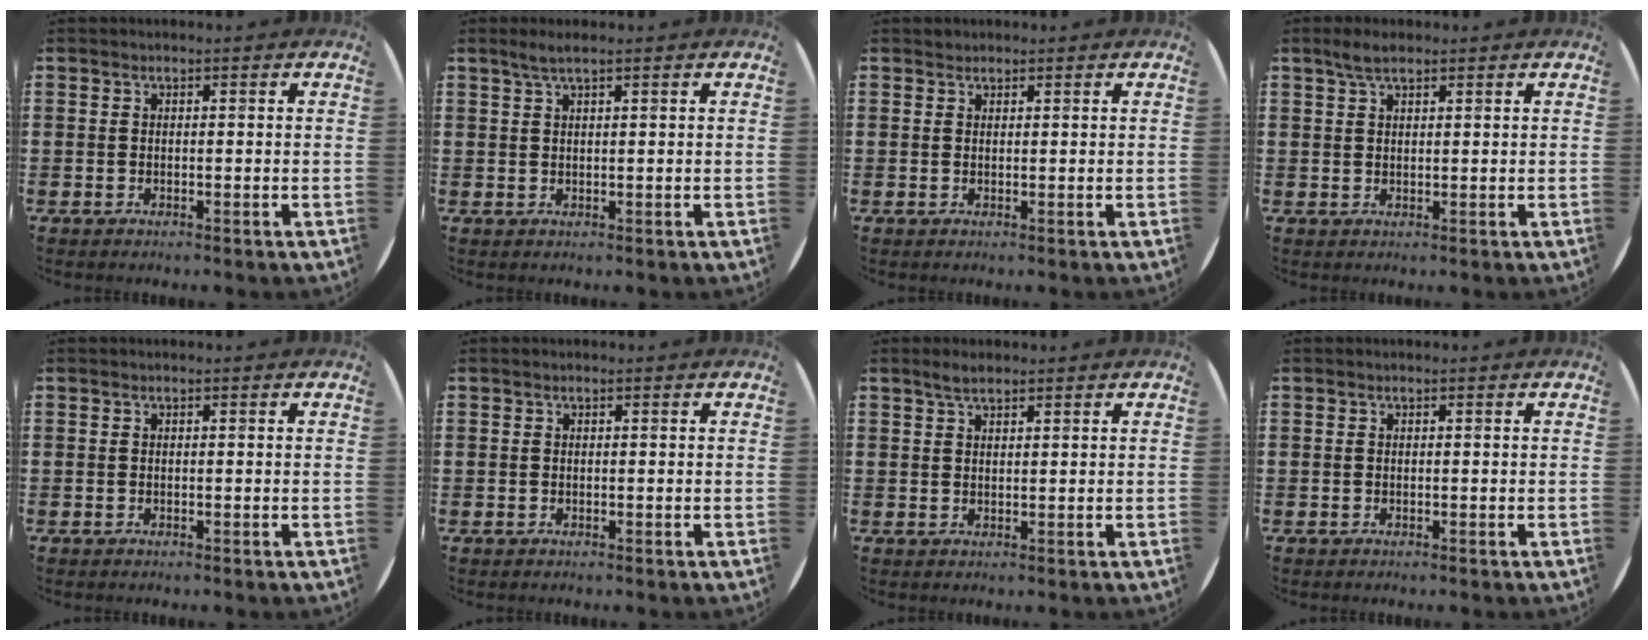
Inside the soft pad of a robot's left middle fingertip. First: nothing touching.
{"total": 1.9, "force": [1.4, 0.0, 1.4], "torque": [-0.027, 0.003, 0.024]}
{"total": 0.7, "force": [0.6, 0.2, -0.1], "torque": [0.001, 0.003, 0.012]}
{"total": 2.7, "force": [2.0, 0.8, 1.6], "torque": [-0.026, 0.002, 0.034]}
{"total": 0.0}
{"total": 0.0}
{"total": 2.1, "force": [1.7, 0.6, 1.0], "torque": [-0.022, 0.004, 0.031]}
{"total": 0.0}